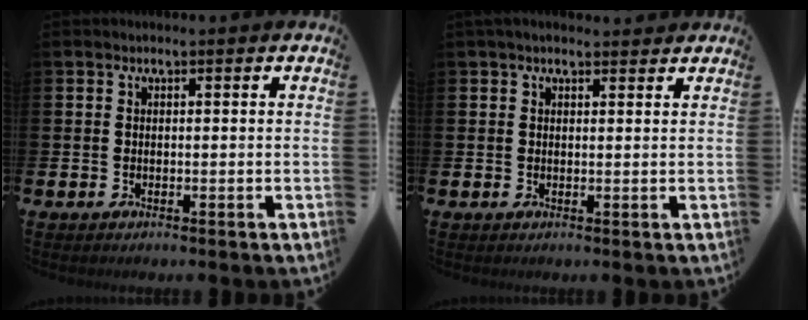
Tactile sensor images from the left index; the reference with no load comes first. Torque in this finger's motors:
{"motor_torque": [0.55, -1.59, 0.37, 0.02]}